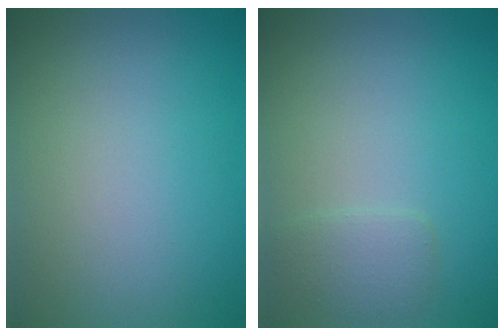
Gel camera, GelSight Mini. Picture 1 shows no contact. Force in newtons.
{"total": 1.6, "press": 1.6, "slide": 0.2}